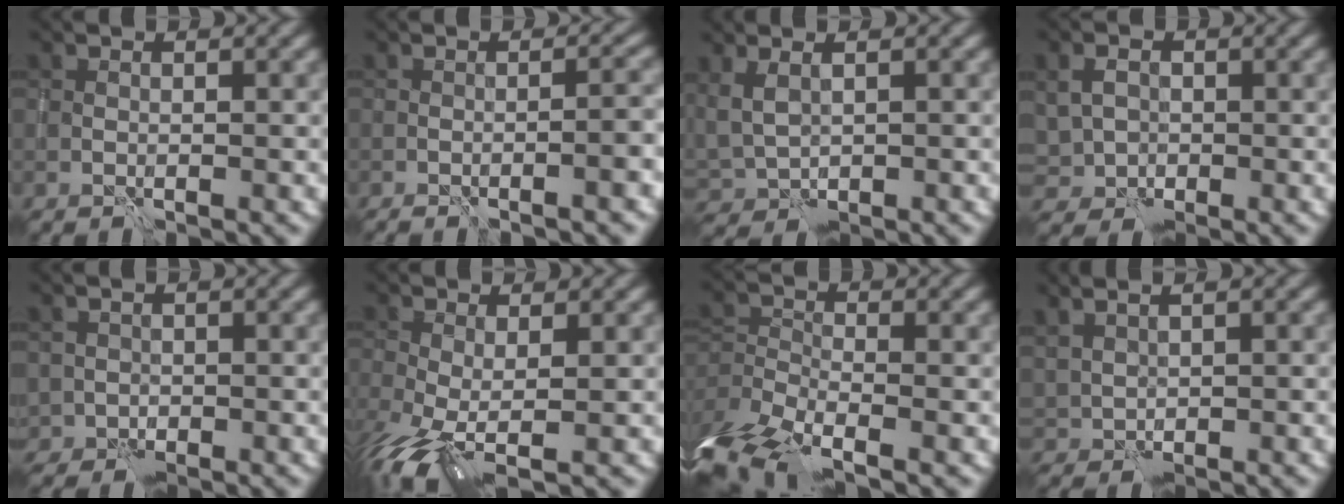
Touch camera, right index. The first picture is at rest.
{"total": 3.6, "force": [-1.8, 1.0, 3.0], "torque": [-0.011, 0.024, -0.027]}
{"total": 2.6, "force": [0.9, 1.6, 1.8], "torque": [-0.041, -0.006, 0.033]}
{"total": 2.3, "force": [0.1, 2.2, 0.9], "torque": [-0.012, -0.002, 0.003]}
{"total": 1.5, "force": [-0.6, 1.4, -0.1], "torque": [0.014, -0.007, -0.014]}
{"total": 4.6, "force": [-1.6, 2.1, 3.8], "torque": [-0.088, -0.019, -0.034]}
{"total": 8.0, "force": [-5.8, 3.4, 4.3], "torque": [-0.077, -0.019, -0.099]}
{"total": 2.1, "force": [1.8, 0.6, 0.8], "torque": [-0.018, 0.001, 0.044]}